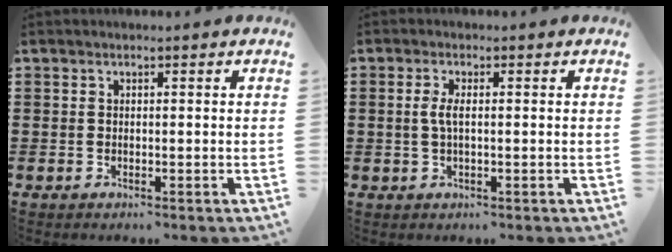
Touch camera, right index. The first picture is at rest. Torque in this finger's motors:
{"motor_torque": [0.48, 0.22, 0.36, 0.11]}